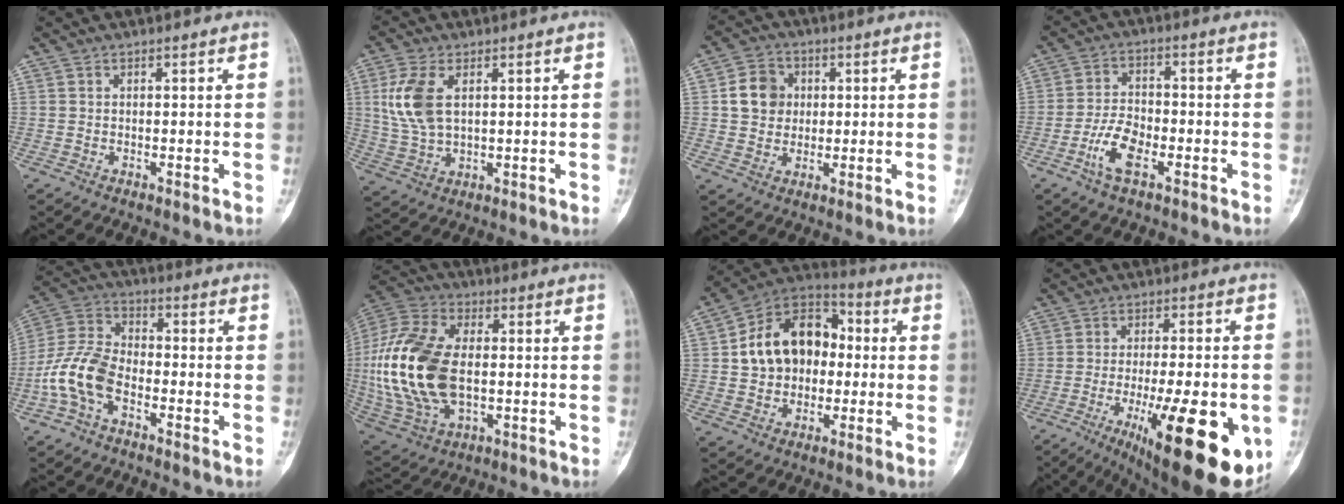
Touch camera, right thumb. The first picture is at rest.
{"total": 9.3, "force": [2.4, 5.1, 7.5], "torque": [-0.167, -0.002, 0.053]}
{"total": 7.4, "force": [1.2, 6.5, 3.5], "torque": [-0.037, 0.002, 0.016]}
{"total": 7.4, "force": [-3.3, 3.5, 5.6], "torque": [-0.108, 0.017, -0.066]}
{"total": 11.1, "force": [-4.2, 6.6, 8.0], "torque": [-0.169, 0.035, -0.091]}
{"total": 23.0, "force": [-0.6, 13.4, 18.8], "torque": [-0.410, 0.000, -0.002]}
{"total": 16.8, "force": [0.9, 12.4, 11.2], "torque": [-0.141, 0.032, 0.007]}
{"total": 24.0, "force": [-8.2, 7.1, 21.5], "torque": [-0.267, -0.015, -0.104]}